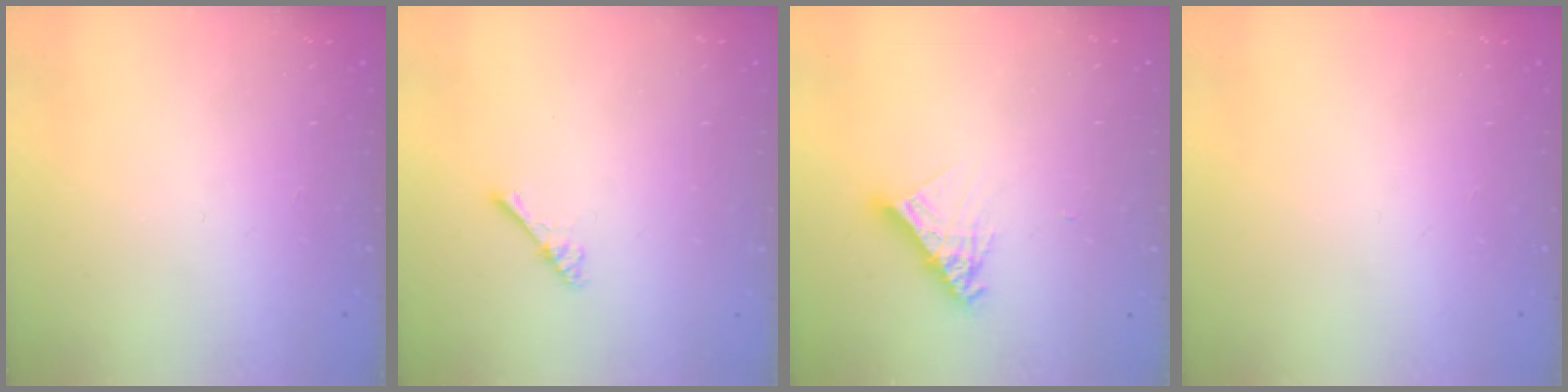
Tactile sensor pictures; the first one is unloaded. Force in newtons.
{"total": 2.4, "press": 2.4, "slide": 0.4}
{"total": 10.2, "press": 10.2, "slide": 0.9}
{"total": 0.0}